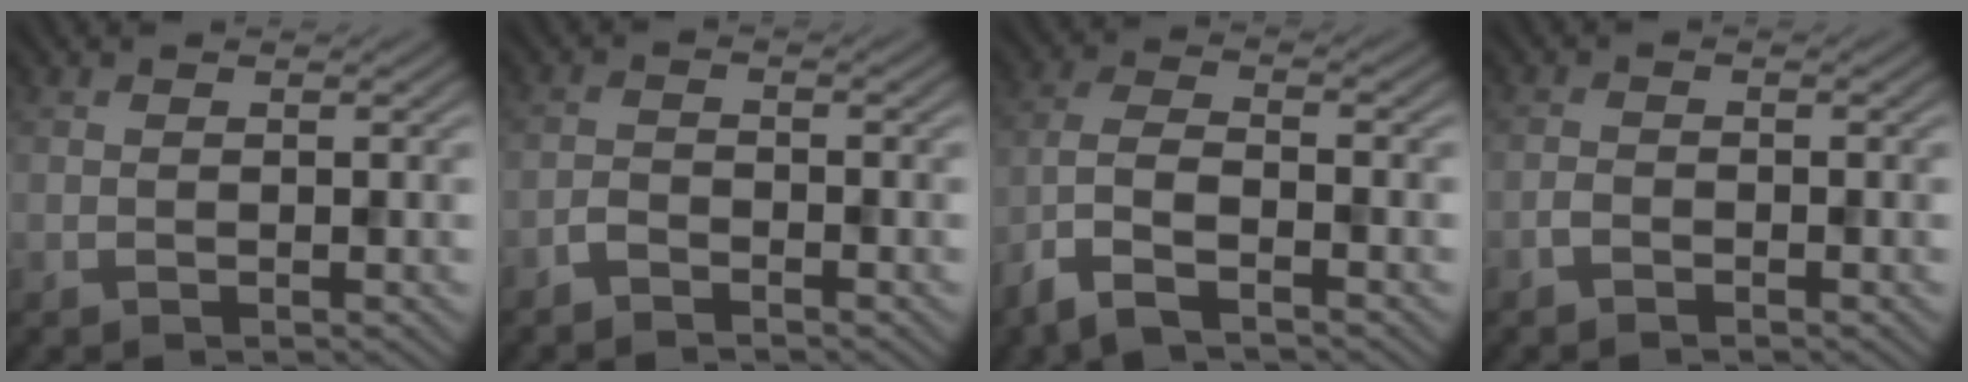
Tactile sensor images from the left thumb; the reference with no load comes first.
{"total": 1.7, "force": [-1.5, 0.5, 0.6], "torque": [-0.011, 0.003, -0.037]}
{"total": 6.1, "force": [-4.2, 1.8, 4.1], "torque": [-0.089, -0.001, -0.096]}
{"total": 1.2, "force": [-1.0, 0.4, 0.5], "torque": [-0.011, 0.001, -0.023]}